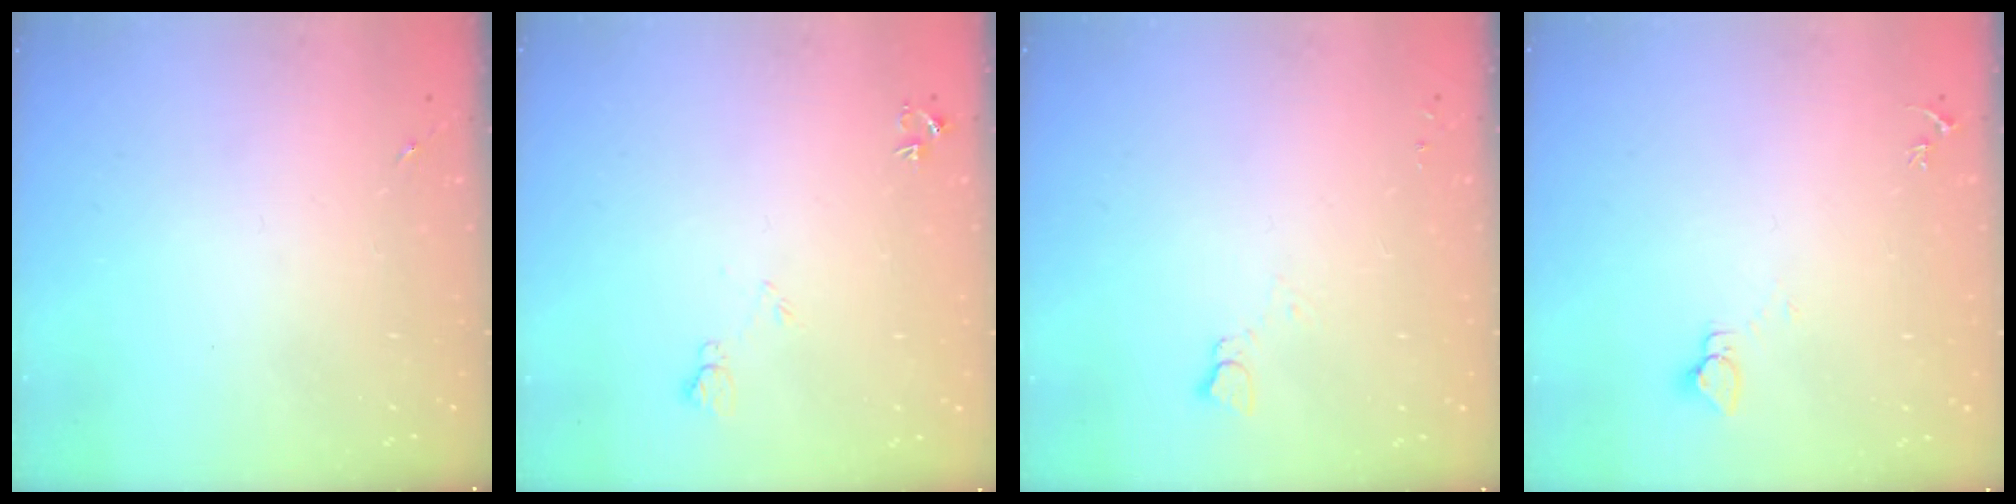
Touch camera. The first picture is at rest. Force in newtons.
{"total": 6.2, "press": 6.1, "slide": 1.2}
{"total": 2.8, "press": 2.7, "slide": 0.3}
{"total": 2.7, "press": 2.7, "slide": 0.1}